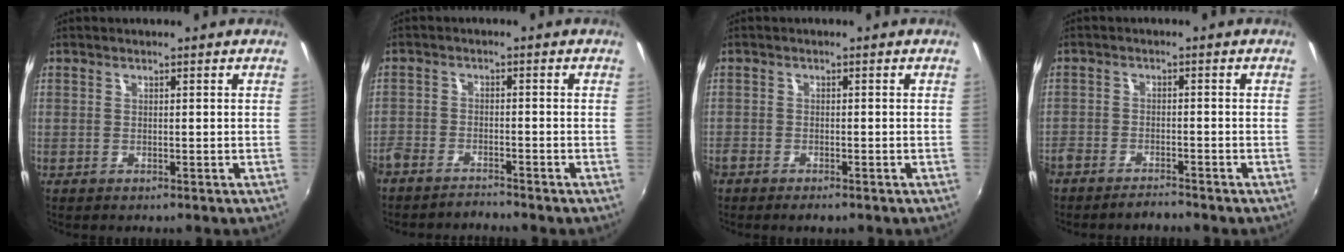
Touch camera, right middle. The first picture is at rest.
{"total": 5.8, "force": [-5.4, 1.4, 1.5], "torque": [-0.053, -0.015, -0.098]}
{"total": 2.9, "force": [-2.4, 1.0, 1.4], "torque": [-0.039, -0.012, -0.046]}
{"total": 4.8, "force": [-4.5, 1.1, 1.5], "torque": [-0.049, -0.010, -0.079]}